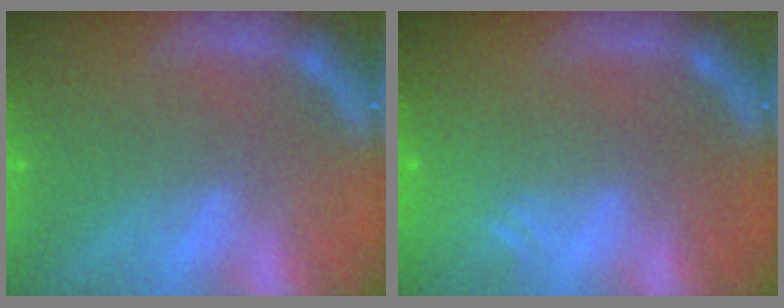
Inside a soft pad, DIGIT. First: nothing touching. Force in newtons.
{"total": 2.4}